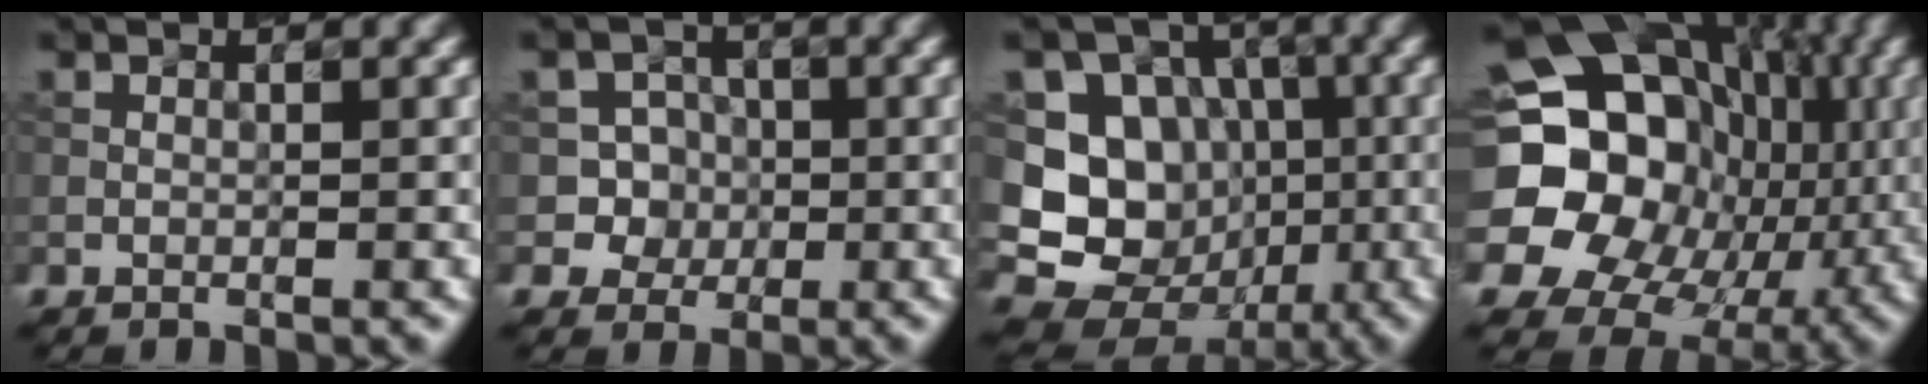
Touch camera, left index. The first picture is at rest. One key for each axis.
{"total": 4.0, "fx": -0.8, "fy": 3.9, "fz": 0.8, "tx": 0.002, "ty": 0.019, "tz": -0.024}
{"total": 13.6, "fx": -1.7, "fy": 12.7, "fz": 4.5, "tx": -0.112, "ty": 0.006, "tz": -0.033}
{"total": 22.2, "fx": 1.3, "fy": 19.9, "fz": 9.7, "tx": -0.192, "ty": 0.022, "tz": -0.001}